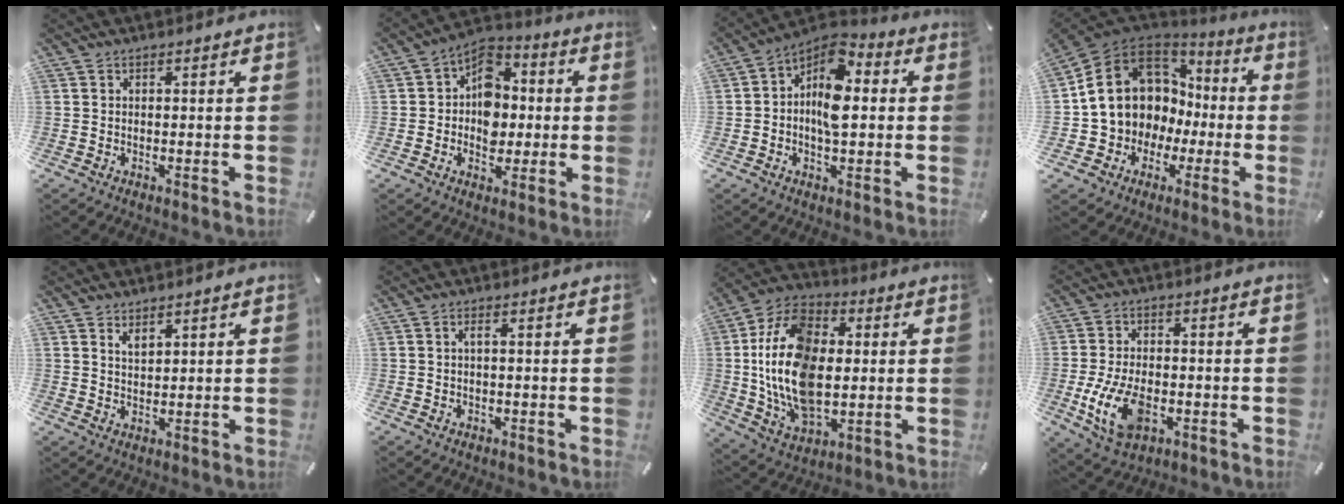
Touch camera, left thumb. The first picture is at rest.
{"total": 10.4, "force": [-1.3, 8.9, 5.4], "torque": [-0.081, 0.013, -0.023]}
{"total": 10.5, "force": [0.6, 6.6, 8.1], "torque": [-0.143, -0.014, 0.009]}
{"total": 14.8, "force": [1.6, 13.4, 6.1], "torque": [-0.140, -0.009, 0.047]}
{"total": 2.7, "force": [2.2, 1.2, 1.0], "torque": [-0.014, -0.011, 0.039]}
{"total": 1.7, "force": [0.2, 0.7, 1.5], "torque": [-0.029, 0.004, 0.001]}
{"total": 21.3, "force": [0.9, 14.5, 15.6], "torque": [-0.348, 0.003, 0.015]}
{"total": 12.0, "force": [-3.2, 7.3, 8.9], "torque": [-0.196, 0.001, -0.053]}